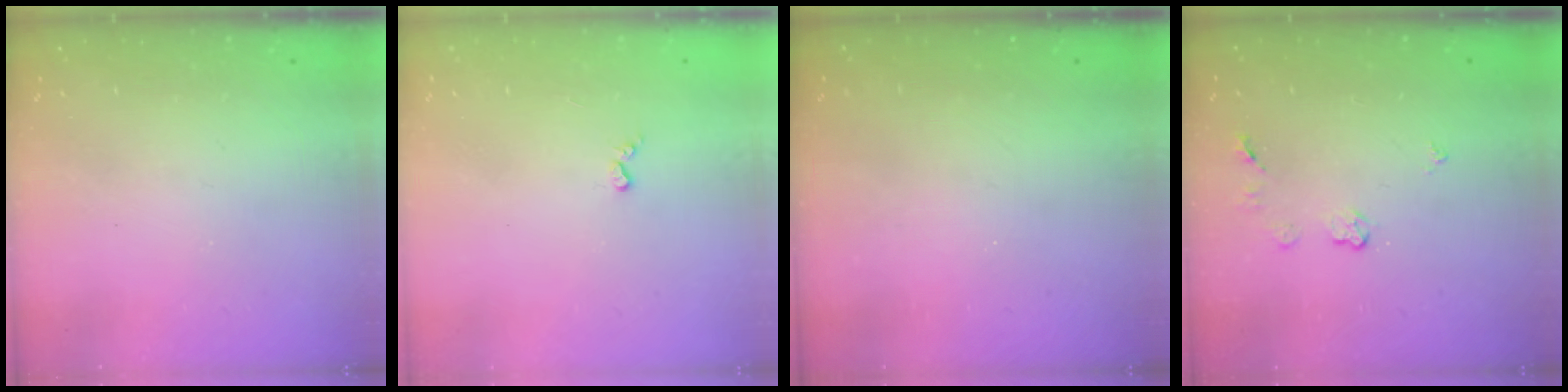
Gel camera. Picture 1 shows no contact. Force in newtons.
{"total": 2.4, "press": 2.4, "slide": 0.4}
{"total": 0.0}
{"total": 4.3, "press": 4.3, "slide": 0.5}